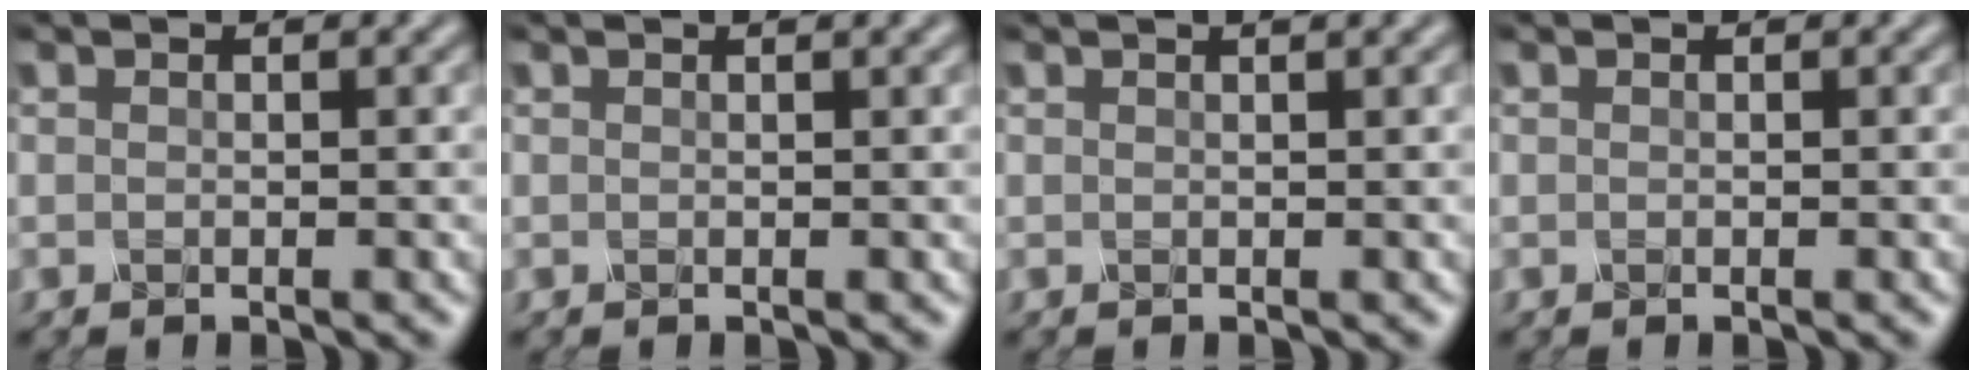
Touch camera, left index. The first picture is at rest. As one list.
[{"total": 1.1, "force": [0.7, 0.3, 0.8], "torque": [-0.011, -0.001, 0.006]}, {"total": 1.6, "force": [1.1, 0.5, 1.1], "torque": [-0.010, 0.003, 0.004]}, {"total": 0.0}]